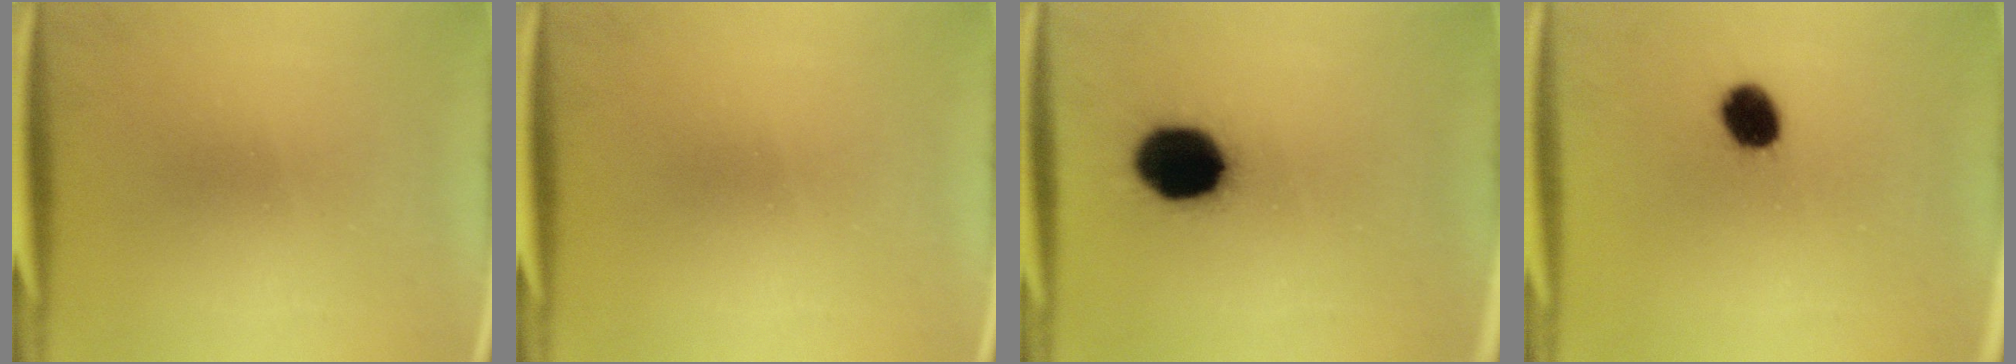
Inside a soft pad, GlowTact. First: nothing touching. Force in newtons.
{"total": 0.0}
{"total": 15.3}
{"total": 7.1}